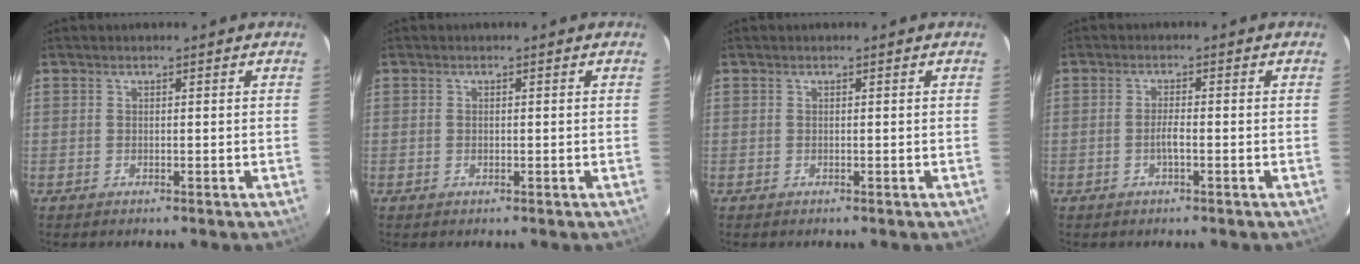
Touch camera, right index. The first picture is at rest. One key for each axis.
{"total": 0.6, "fx": -0.1, "fy": 0.4, "fz": 0.5, "tx": -0.010, "ty": 0.001, "tz": -0.003}
{"total": 0.0}
{"total": 1.9, "fx": -0.8, "fy": 0.2, "fz": 1.7, "tx": -0.032, "ty": 0.000, "tz": -0.017}